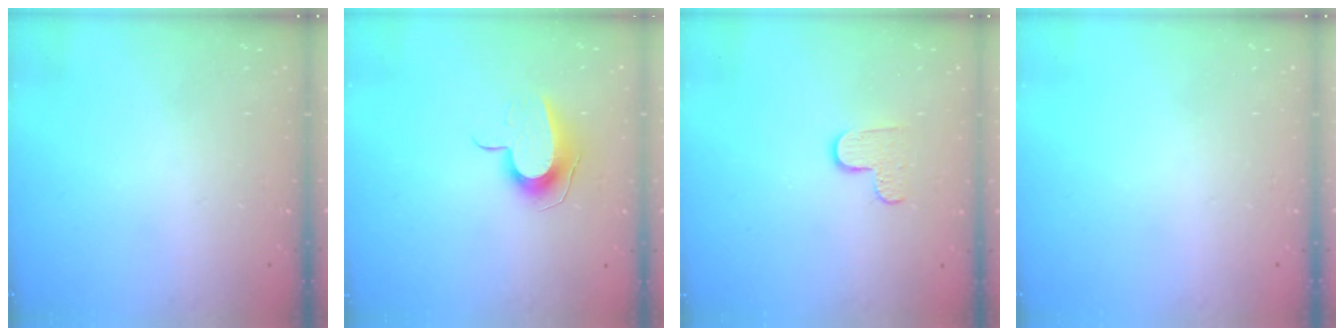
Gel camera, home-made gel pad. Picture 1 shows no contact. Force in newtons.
{"total": 9.2, "press": 9.2, "slide": 0.5}
{"total": 5.9, "press": 5.8, "slide": 0.6}
{"total": 0.0}